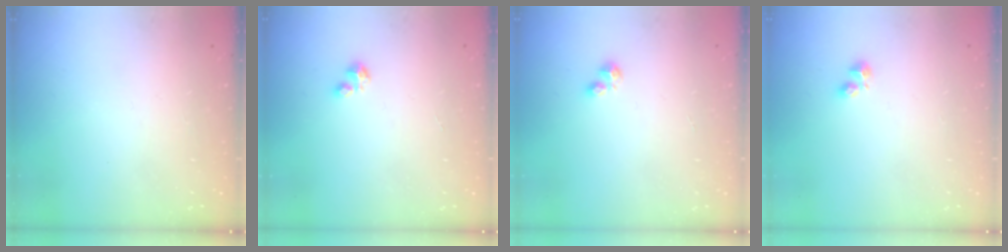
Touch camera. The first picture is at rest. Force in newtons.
{"total": 1.7, "press": 1.6, "slide": 0.3}
{"total": 2.1, "press": 2.1, "slide": 0.3}
{"total": 2.7, "press": 2.6, "slide": 0.6}